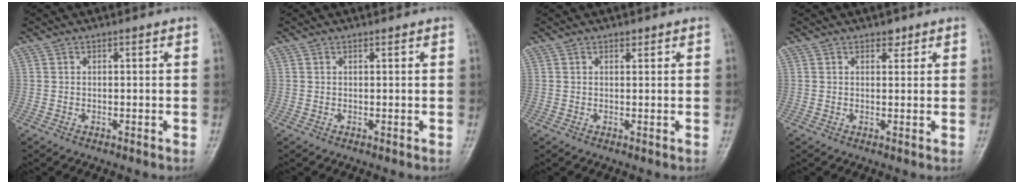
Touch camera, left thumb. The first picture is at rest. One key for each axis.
{"total": 0.0}
{"total": 0.7, "fx": 0.6, "fy": 0.4, "fz": 0.2, "tx": -0.001, "ty": -0.005, "tz": 0.007}
{"total": 1.7, "fx": 1.1, "fy": 1.0, "fz": 0.6, "tx": 0.004, "ty": -0.006, "tz": 0.013}